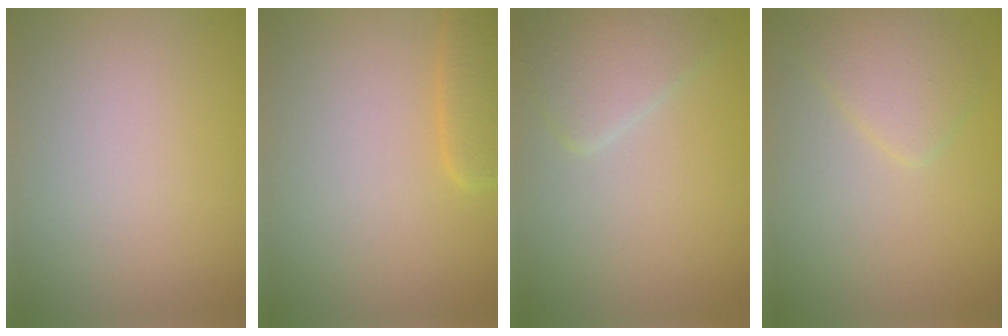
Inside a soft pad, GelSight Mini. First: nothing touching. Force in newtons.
{"total": 2.5, "press": 2.5, "slide": 0.3}
{"total": 2.9, "press": 2.9, "slide": 0.1}
{"total": 2.5, "press": 2.5, "slide": 0.1}